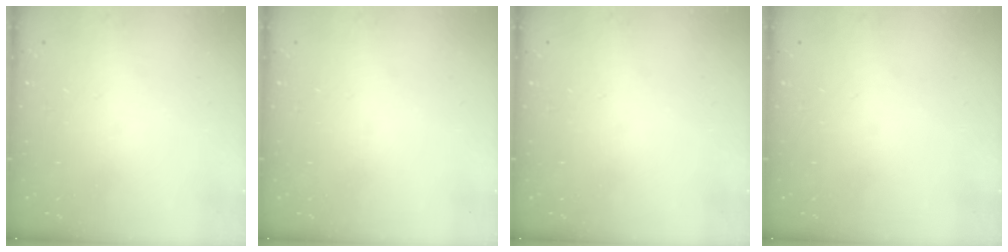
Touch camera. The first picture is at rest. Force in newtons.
{"total": 0.0}
{"total": 0.0}
{"total": 0.0}